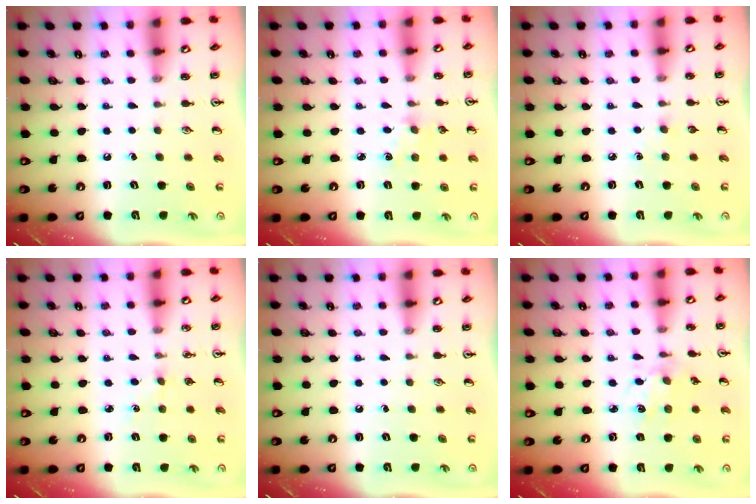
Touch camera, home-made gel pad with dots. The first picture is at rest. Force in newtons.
{"total": 2.1, "press": 2.1, "slide": 0.3}
{"total": 2.9, "press": 2.9, "slide": 0.4}
{"total": 1.8, "press": 1.8, "slide": 0.3}
{"total": 0.0}
{"total": 3.0, "press": 2.9, "slide": 0.6}